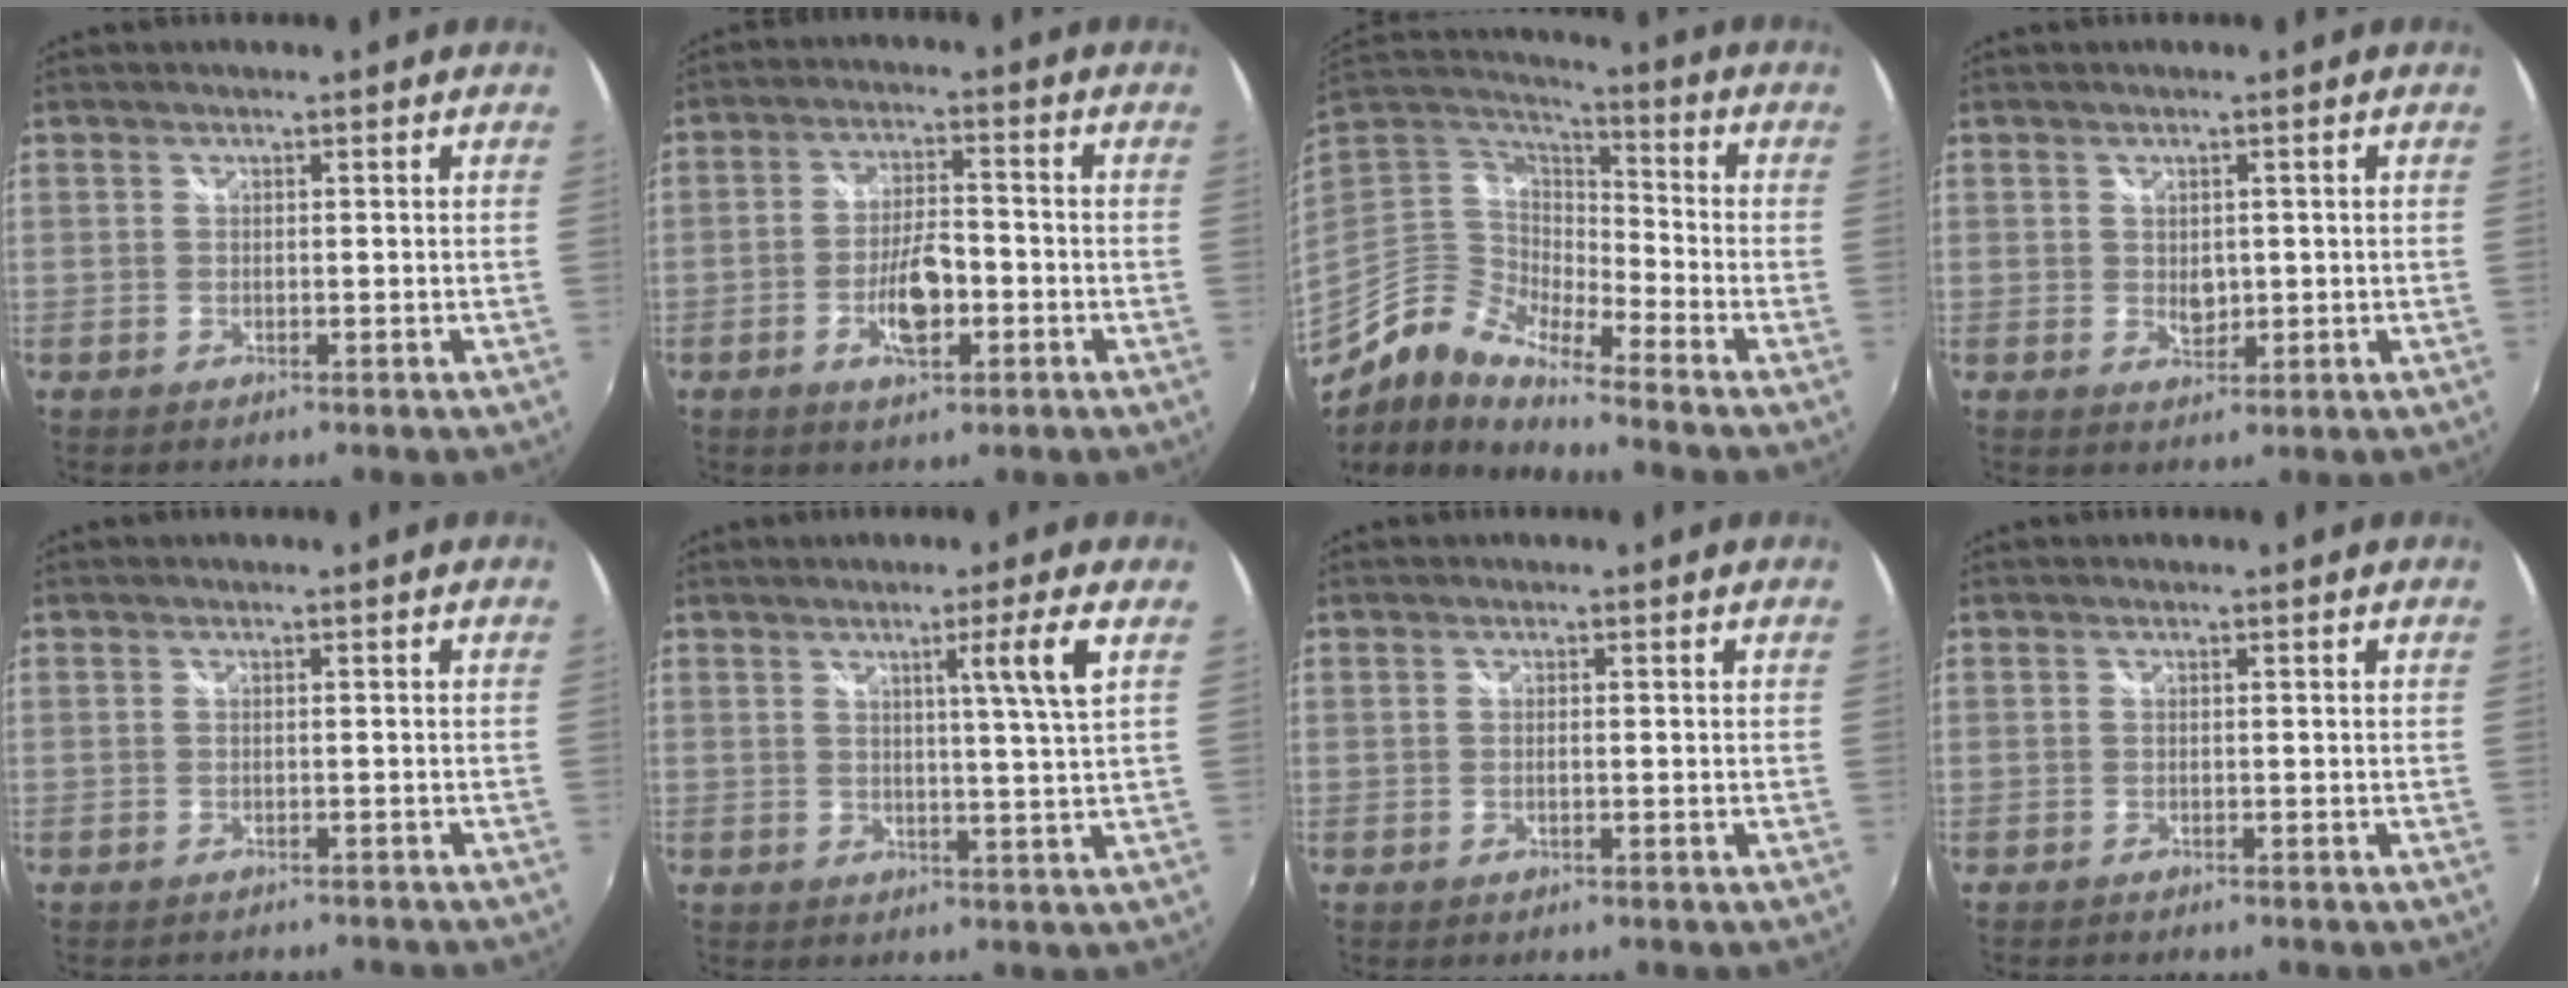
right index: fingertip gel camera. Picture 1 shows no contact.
{"total": 7.7, "force": [-2.8, 2.9, 6.6], "torque": [-0.130, 0.000, -0.047]}
{"total": 10.8, "force": [-7.3, 4.1, 6.7], "torque": [-0.130, 0.002, -0.155]}
{"total": 2.4, "force": [0.2, 1.8, 1.5], "torque": [-0.021, -0.002, 0.004]}
{"total": 4.6, "force": [-4.2, 1.1, 1.4], "torque": [-0.033, -0.020, -0.054]}
{"total": 5.7, "force": [2.0, -2.0, 5.0], "torque": [-0.079, -0.008, 0.030]}
{"total": 0.6, "force": [-0.2, 0.0, 0.6], "torque": [-0.012, 0.001, -0.004]}
{"total": 1.0, "force": [-1.0, 0.3, 0.0], "torque": [-0.005, -0.003, -0.017]}